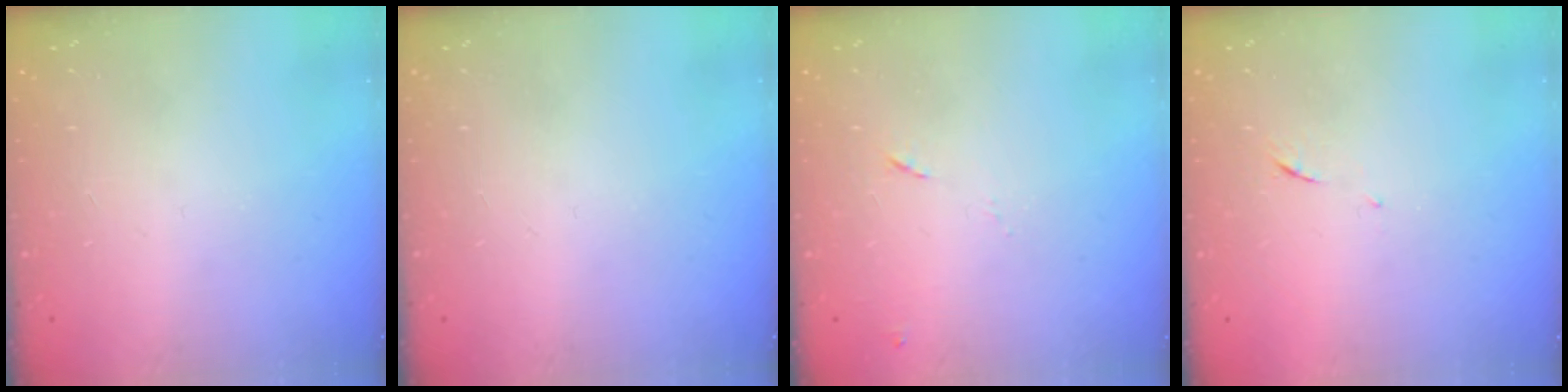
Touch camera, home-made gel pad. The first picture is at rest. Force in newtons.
{"total": 0.0}
{"total": 7.4, "press": 7.4, "slide": 0.7}
{"total": 5.1, "press": 5.1, "slide": 0.4}